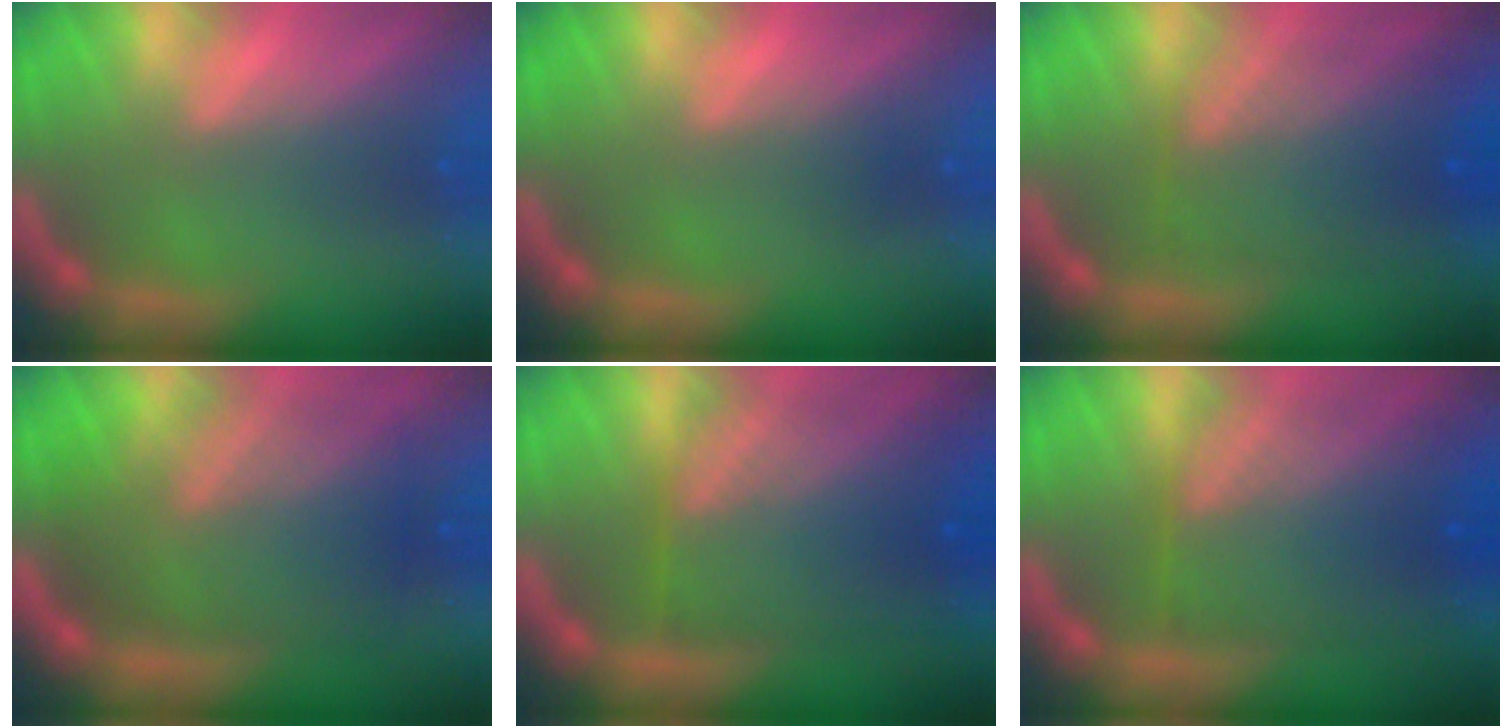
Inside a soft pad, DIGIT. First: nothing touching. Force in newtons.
{"total": 1.0}
{"total": 7.5}
{"total": 10.0}
{"total": 10.1}
{"total": 9.5}